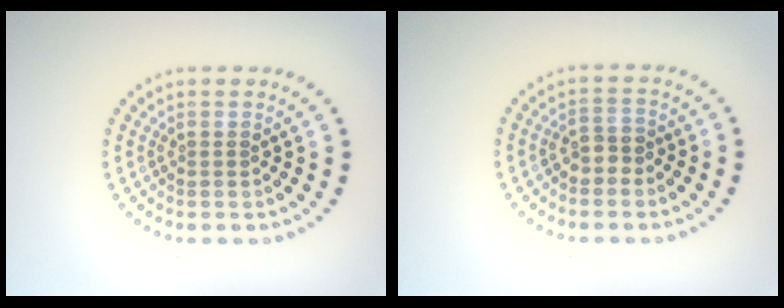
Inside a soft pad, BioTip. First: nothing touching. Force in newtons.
{"total": 1.7, "press": 1.5, "slide": 0.8}